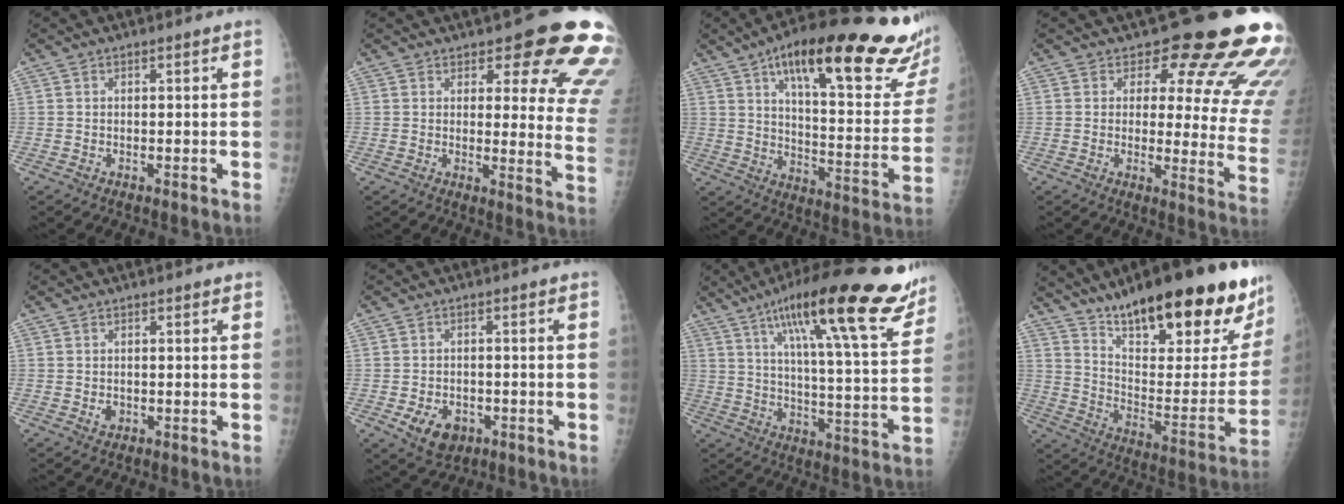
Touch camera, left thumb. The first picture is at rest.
{"total": 17.0, "force": [11.3, 5.5, 11.4], "torque": [-0.087, -0.068, 0.119]}
{"total": 31.5, "force": [18.9, 8.1, 23.9], "torque": [-0.299, -0.043, 0.273]}
{"total": 17.5, "force": [14.5, 5.8, 7.9], "torque": [-0.038, -0.123, 0.148]}
{"total": 1.4, "force": [-0.2, 1.2, 0.7], "torque": [-0.005, 0.001, 0.001]}
{"total": 6.8, "force": [-2.7, 5.0, 3.7], "torque": [-0.051, 0.011, -0.034]}
{"total": 24.9, "force": [16.0, 4.4, 18.6], "torque": [-0.263, -0.048, 0.238]}
{"total": 30.4, "force": [21.0, 8.8, 20.1], "torque": [-0.260, -0.081, 0.314]}